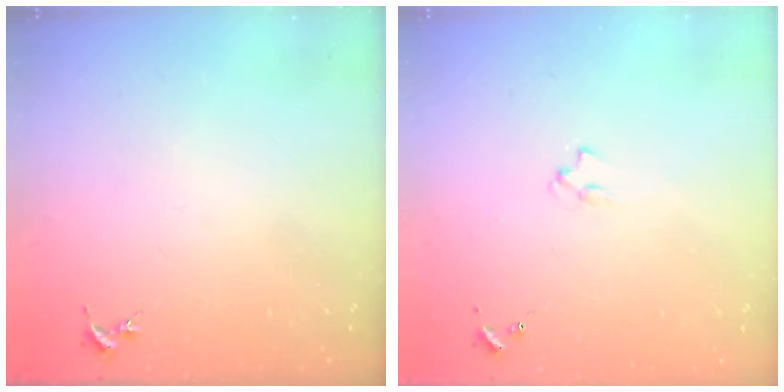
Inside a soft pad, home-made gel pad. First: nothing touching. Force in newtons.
{"total": 1.3, "press": 1.3, "slide": 0.3}